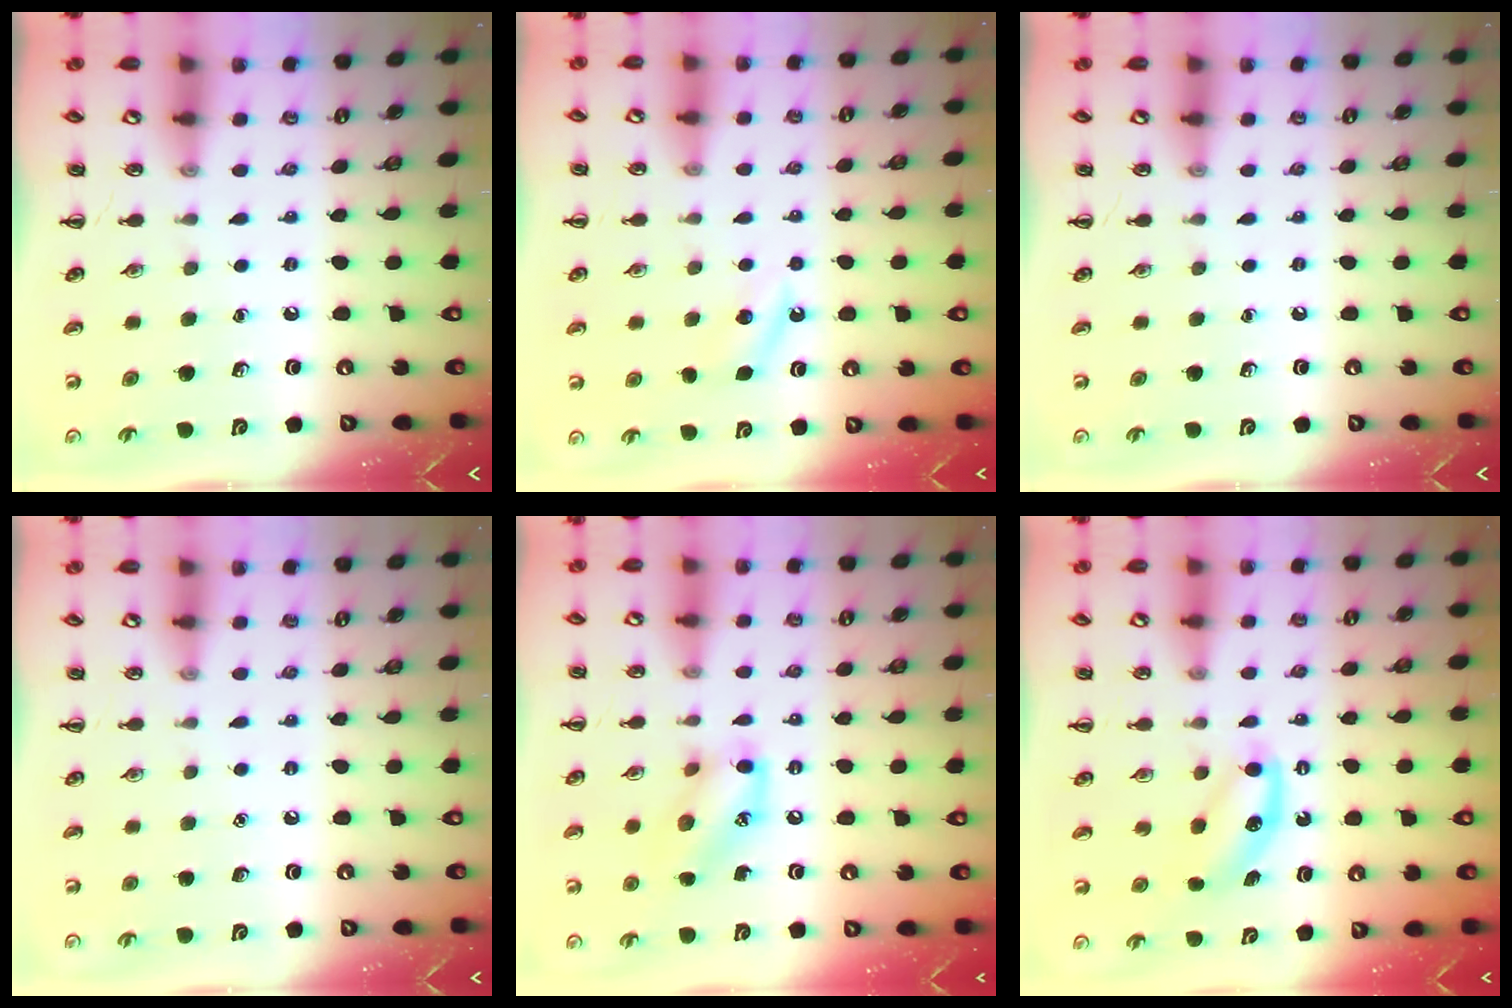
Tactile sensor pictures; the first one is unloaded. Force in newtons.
{"total": 5.2, "press": 5.0, "slide": 1.6}
{"total": 0.0}
{"total": 1.4, "press": 1.4, "slide": 0.1}
{"total": 12.2, "press": 12.1, "slide": 1.6}
{"total": 4.8, "press": 4.6, "slide": 1.4}